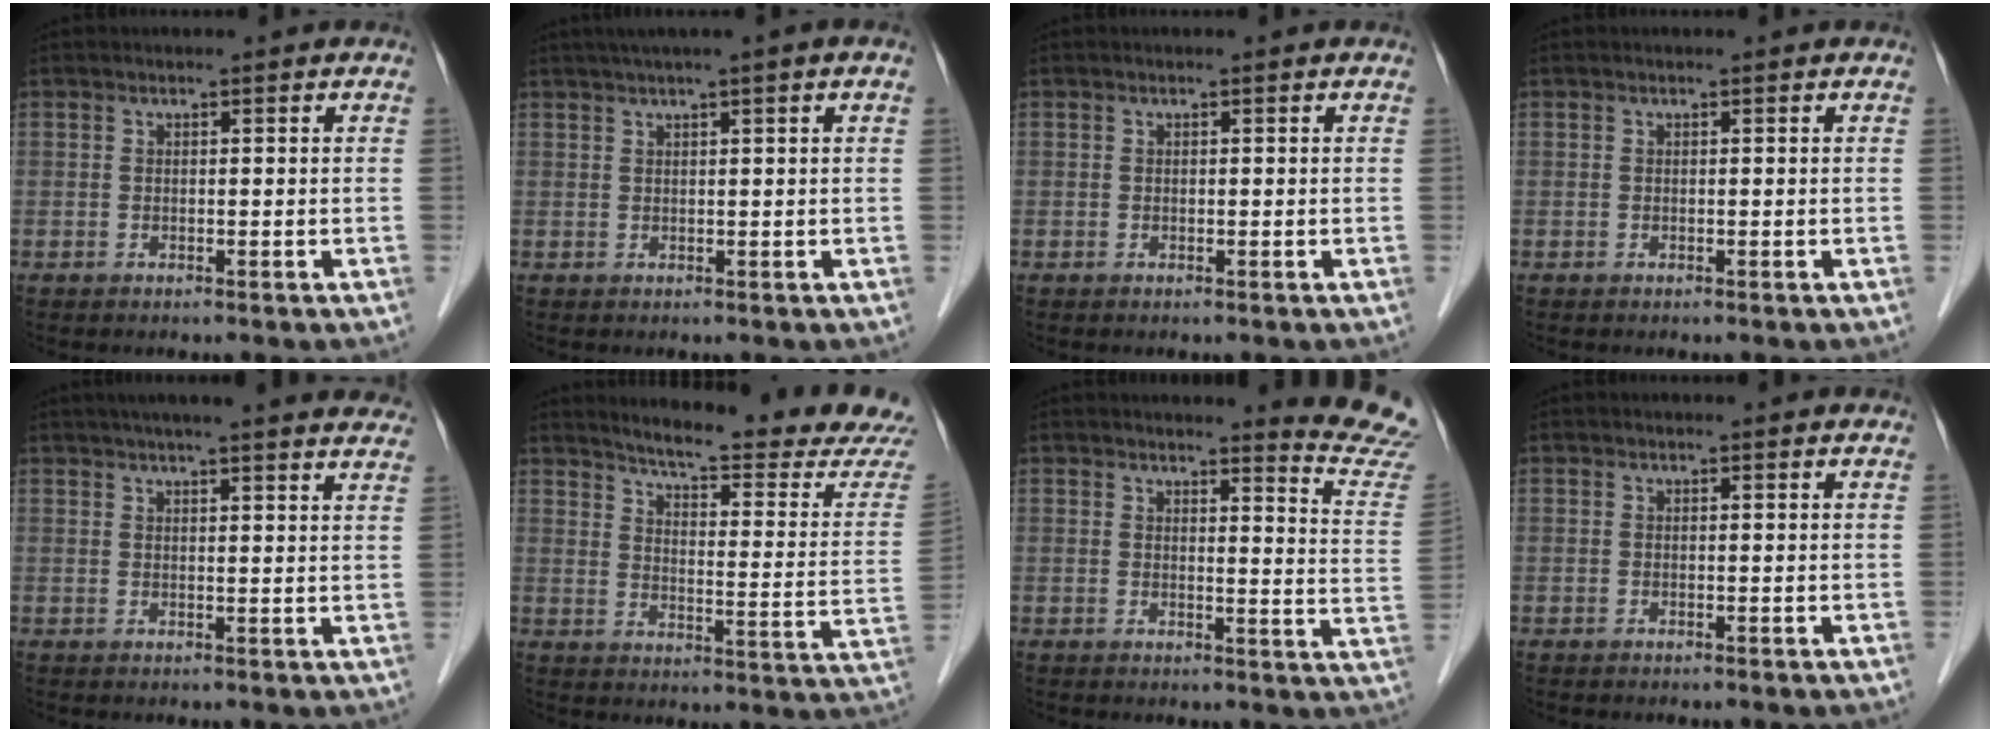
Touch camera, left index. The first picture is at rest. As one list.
[{"total": 4.5, "force": [2.8, -0.6, 3.4], "torque": [-0.058, 0.023, 0.048]}, {"total": 0.0}, {"total": 0.0}, {"total": 23.2, "force": [20.9, 1.8, 9.9], "torque": [-0.140, -0.004, 0.245]}, {"total": 19.5, "force": [18.4, -0.6, 6.2], "torque": [-0.094, -0.107, 0.221]}, {"total": 9.9, "force": [9.8, -1.3, 0.8], "torque": [-0.005, -0.108, 0.088]}, {"total": 1.6, "force": [1.5, 0.3, 0.4], "torque": [-0.012, 0.003, 0.009]}]